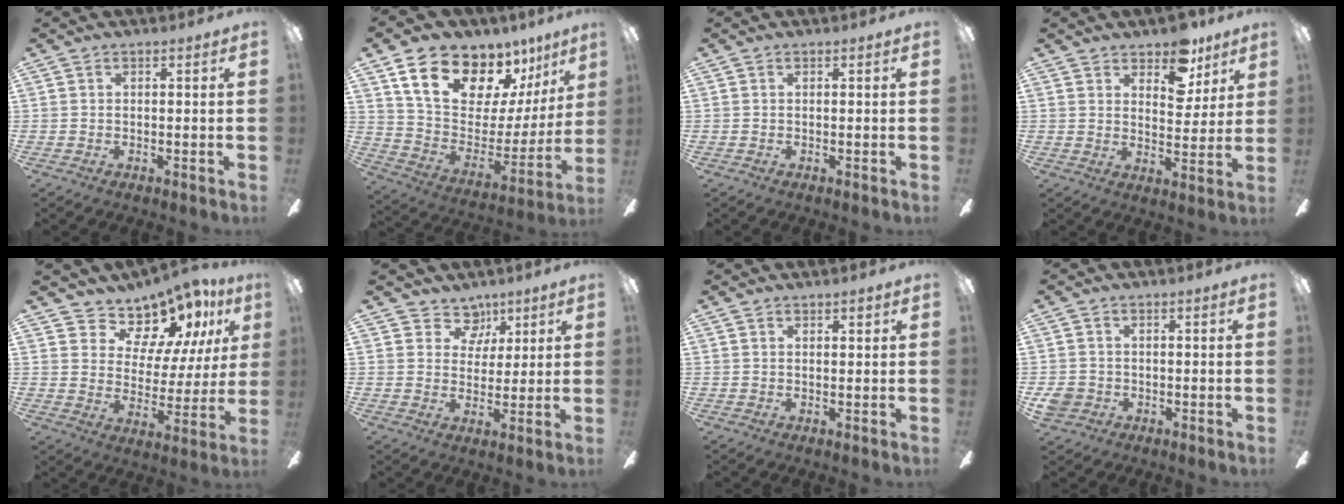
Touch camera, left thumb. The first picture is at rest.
{"total": 19.2, "force": [13.4, 10.2, 9.2], "torque": [-0.149, -0.096, 0.248]}
{"total": 0.0}
{"total": 10.1, "force": [7.2, 5.5, 4.5], "torque": [-0.057, -0.036, 0.129]}
{"total": 11.7, "force": [9.3, 6.5, 3.1], "torque": [-0.057, -0.078, 0.174]}
{"total": 7.2, "force": [4.5, 5.4, 1.5], "torque": [-0.022, -0.021, 0.084]}
{"total": 1.4, "force": [1.1, 0.6, 0.5], "torque": [-0.003, -0.003, 0.018]}
{"total": 4.0, "force": [-1.4, 3.4, 1.5], "torque": [-0.030, 0.006, -0.029]}